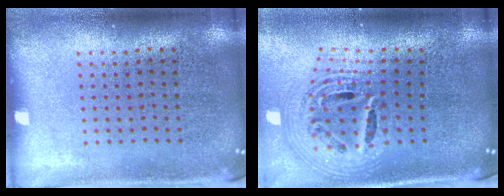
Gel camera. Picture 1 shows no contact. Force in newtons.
{"total": 2.8, "press": 1.9, "slide": 2.0}